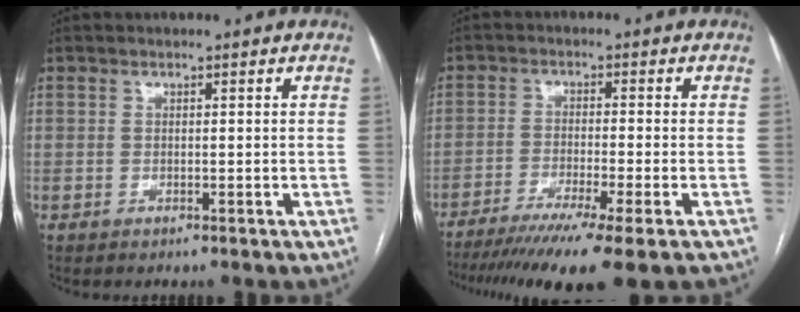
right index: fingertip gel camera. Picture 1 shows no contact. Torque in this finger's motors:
{"motor_torque": [1.50, -0.64, 0.90, 0.21]}